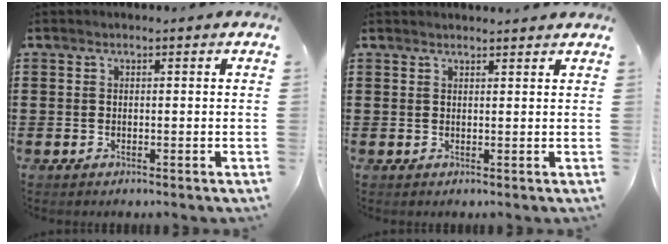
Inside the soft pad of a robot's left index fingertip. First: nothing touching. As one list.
[{"total": 1.1, "force": [1.1, -0.1, 0.1], "torque": [-0.005, -0.002, 0.022]}]